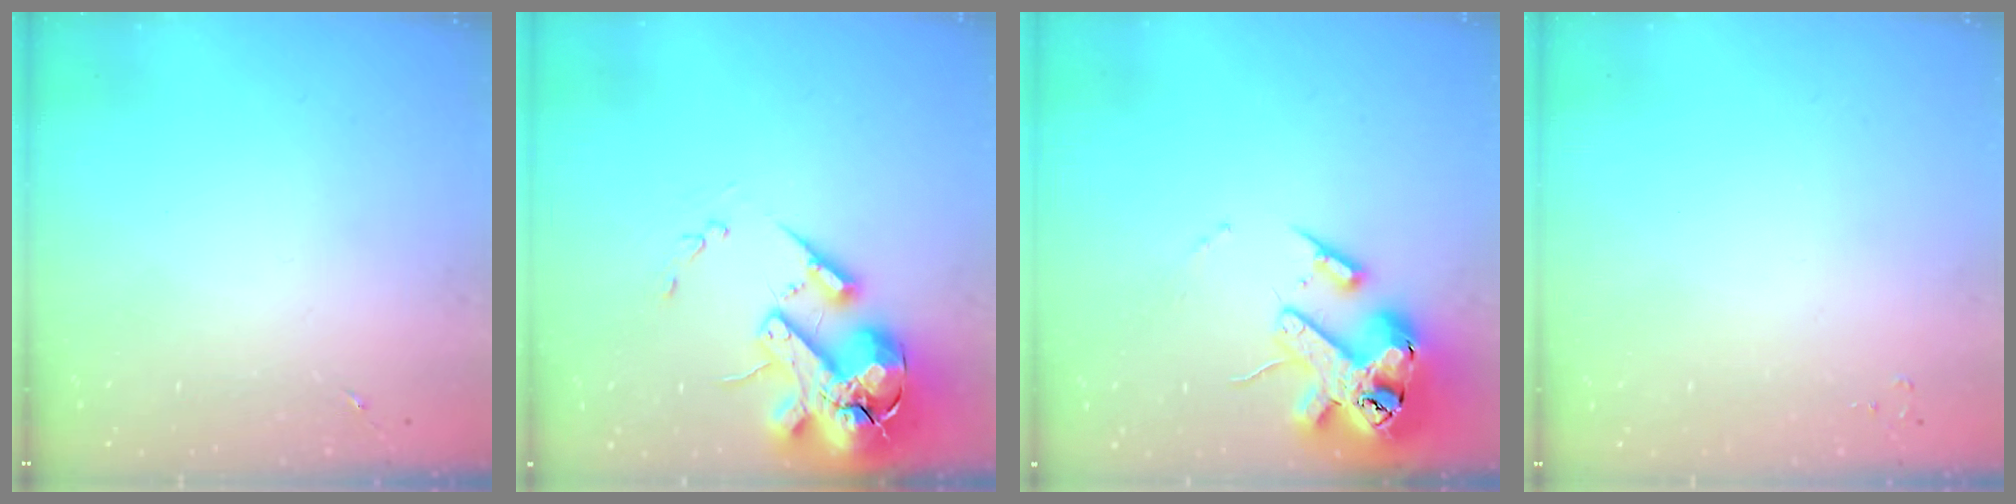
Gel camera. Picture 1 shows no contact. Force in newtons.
{"total": 18.6, "press": 18.4, "slide": 3.1}
{"total": 18.6, "press": 18.4, "slide": 2.8}
{"total": 2.0, "press": 2.0, "slide": 0.3}